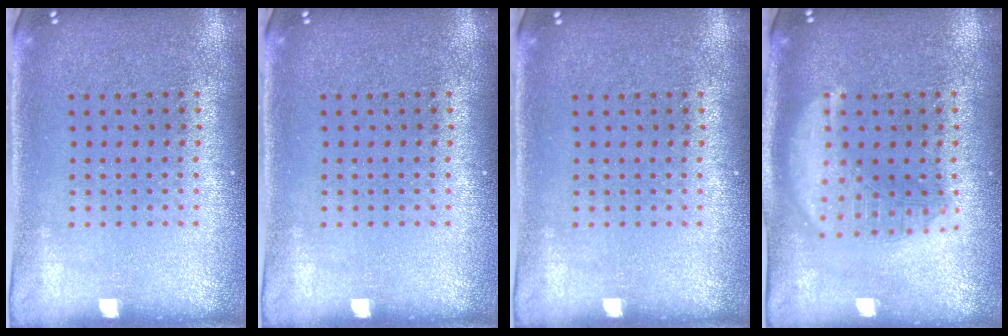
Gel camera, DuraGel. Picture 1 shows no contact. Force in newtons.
{"total": 0.0}
{"total": 0.0}
{"total": 2.6, "press": 2.6, "slide": 0.3}